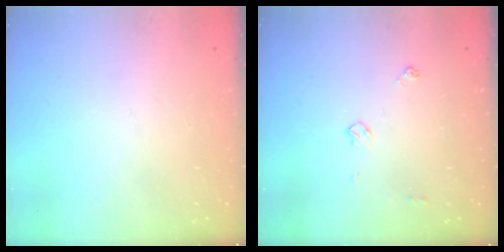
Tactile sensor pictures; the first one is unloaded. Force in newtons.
{"total": 5.2, "press": 5.1, "slide": 0.8}